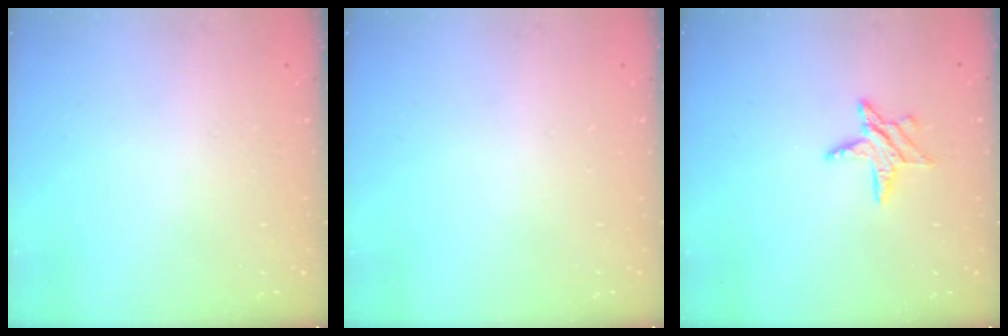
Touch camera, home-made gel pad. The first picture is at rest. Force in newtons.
{"total": 0.0}
{"total": 7.8, "press": 7.8, "slide": 0.4}